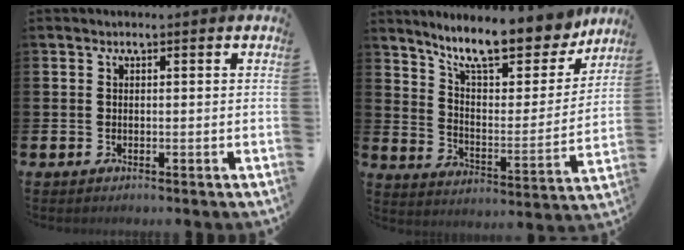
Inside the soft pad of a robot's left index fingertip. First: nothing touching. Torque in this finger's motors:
{"motor_torque": [0.50, -0.60, 1.05, 0.21]}